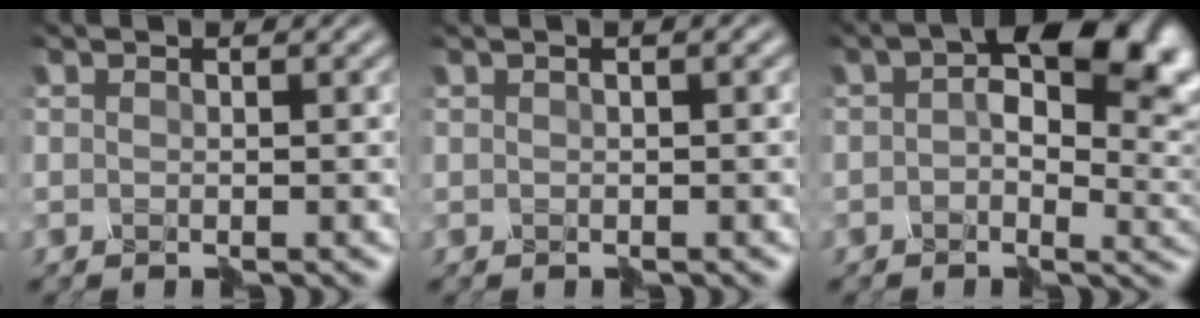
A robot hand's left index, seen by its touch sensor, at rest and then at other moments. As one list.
[{"total": 1.5, "force": [0.1, 0.6, 1.3], "torque": [-0.007, 0.009, 0.008]}, {"total": 11.3, "force": [2.8, 6.4, 8.9], "torque": [-0.115, 0.015, 0.031]}]